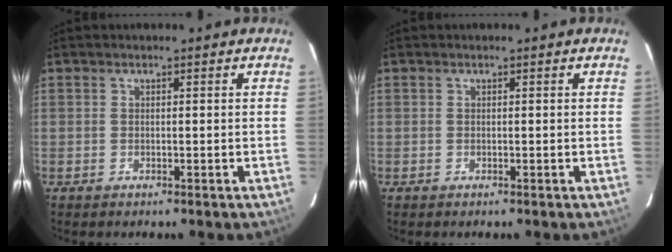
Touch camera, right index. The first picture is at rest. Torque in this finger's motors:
{"motor_torque": [0.00, 0.00, 0.01, 0.01]}